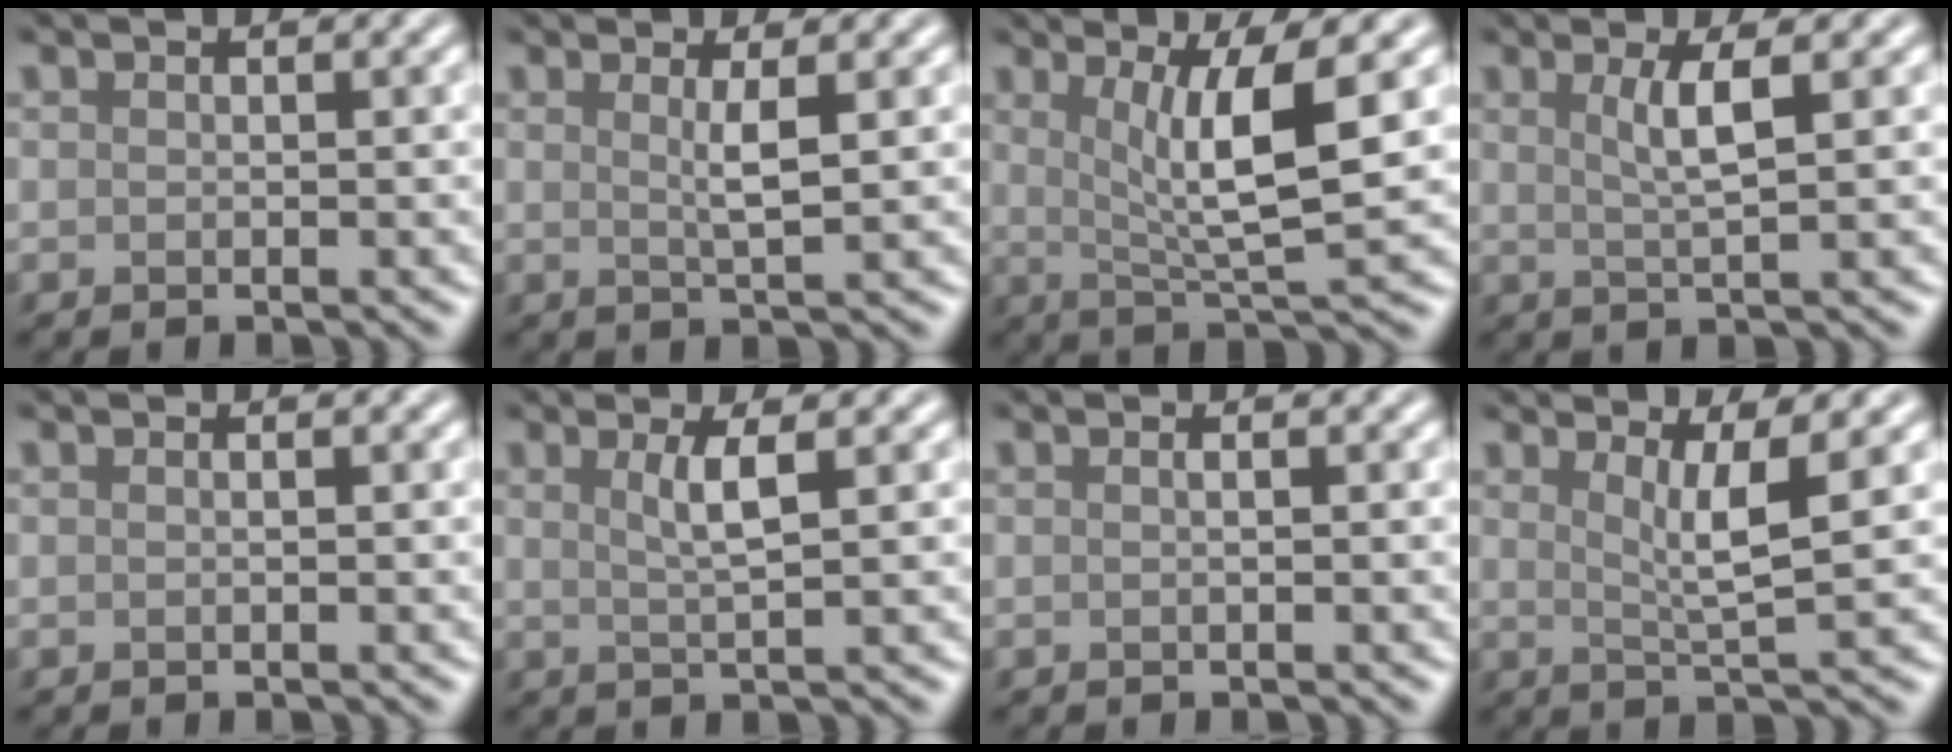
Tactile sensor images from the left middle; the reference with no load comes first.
{"total": 2.3, "force": [0.7, 0.5, 2.2], "torque": [-0.036, -0.003, 0.008]}
{"total": 6.5, "force": [1.4, 1.3, 6.2], "torque": [-0.102, -0.006, 0.028]}
{"total": 3.1, "force": [0.9, 0.6, 2.9], "torque": [-0.049, -0.001, 0.016]}
{"total": 0.6, "force": [0.1, 0.2, 0.6], "torque": [-0.007, 0.000, -0.004]}
{"total": 2.7, "force": [0.8, 0.6, 2.5], "torque": [-0.043, -0.002, 0.013]}
{"total": 0.9, "force": [0.2, 0.4, 0.9], "torque": [-0.009, -0.002, -0.006]}
{"total": 3.9, "force": [1.3, 0.7, 3.6], "torque": [-0.060, -0.006, 0.025]}